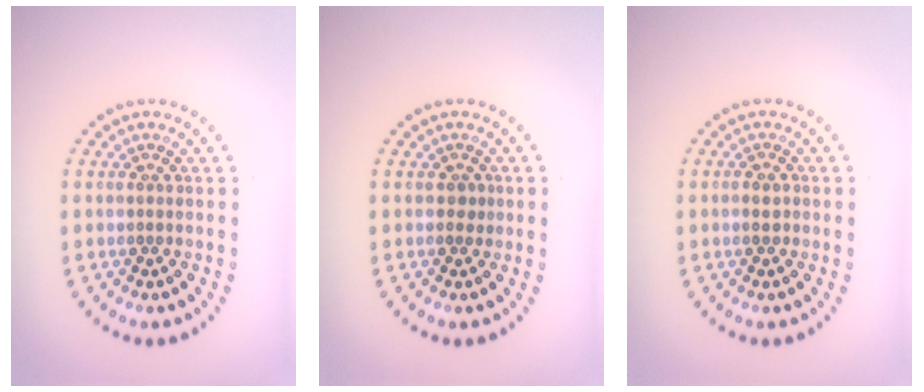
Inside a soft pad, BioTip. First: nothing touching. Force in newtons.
{"total": 0.9, "press": 0.7, "slide": 0.5}
{"total": 1.1, "press": 1.0, "slide": 0.3}